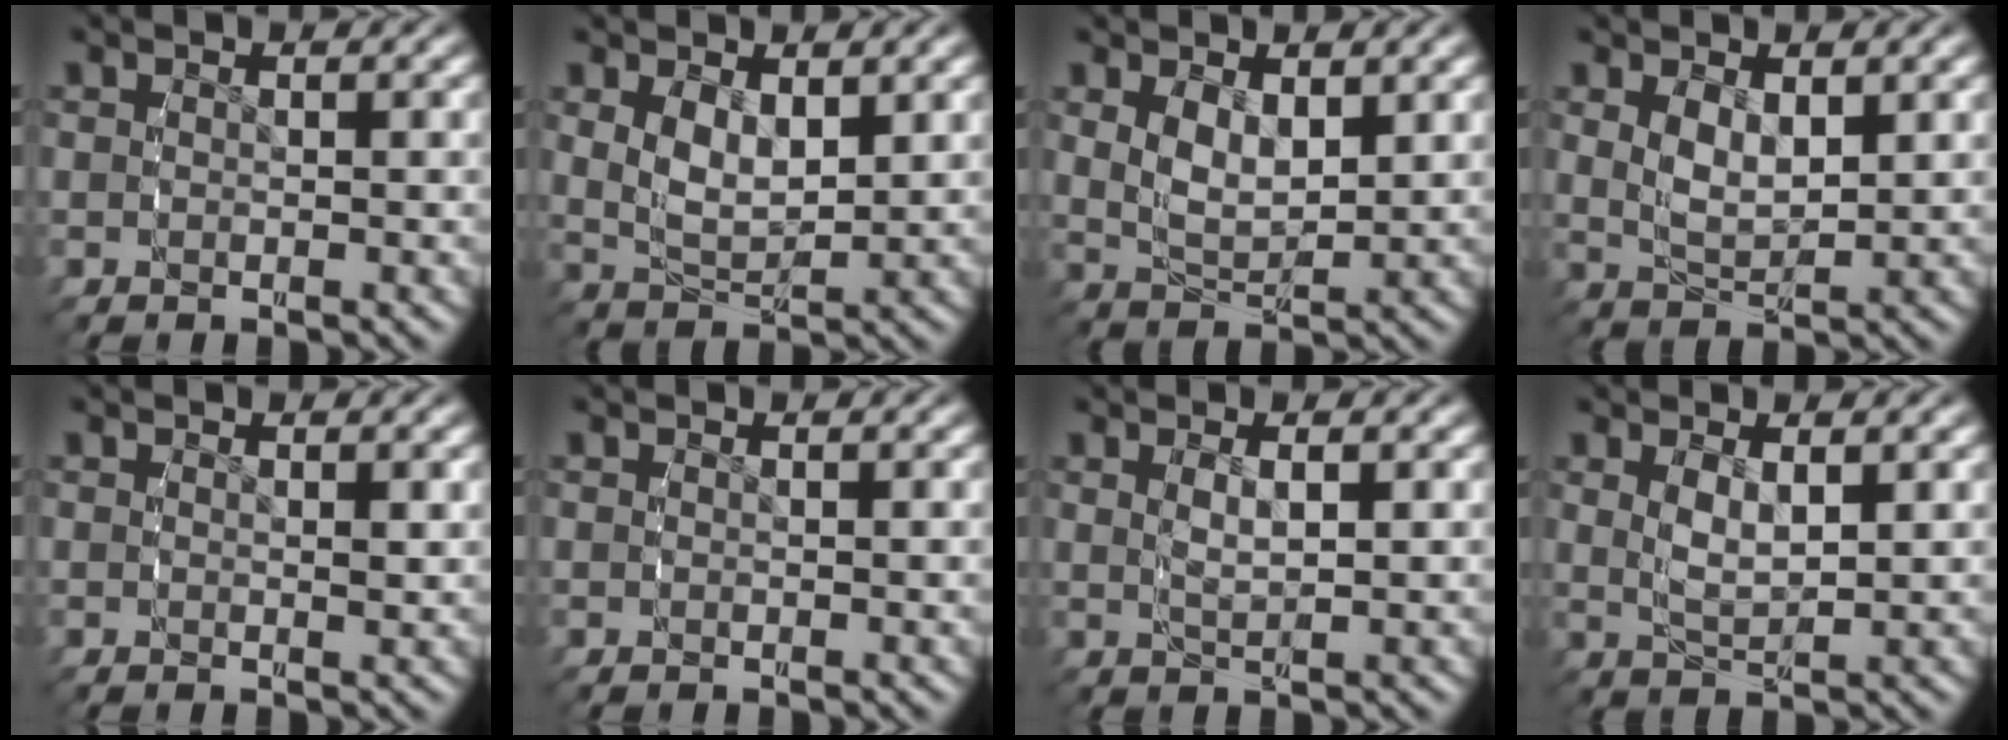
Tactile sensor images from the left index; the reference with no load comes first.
{"total": 3.8, "force": [1.0, 2.2, 2.9], "torque": [-0.065, -0.021, 0.029]}
{"total": 3.5, "force": [1.0, 1.9, 2.7], "torque": [-0.059, -0.020, 0.030]}
{"total": 3.0, "force": [0.9, 1.5, 2.5], "torque": [-0.051, -0.015, 0.026]}
{"total": 0.5, "force": [0.3, -0.1, 0.4], "torque": [-0.005, -0.005, 0.007]}
{"total": 0.0}
{"total": 2.1, "force": [0.6, 0.2, 2.0], "torque": [-0.039, -0.008, 0.021]}
{"total": 2.7, "force": [0.7, 0.8, 2.4], "torque": [-0.051, -0.011, 0.024]}